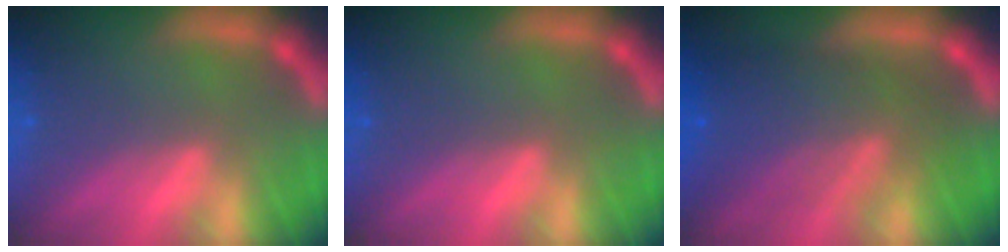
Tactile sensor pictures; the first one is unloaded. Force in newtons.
{"total": 0.0}
{"total": 8.5}